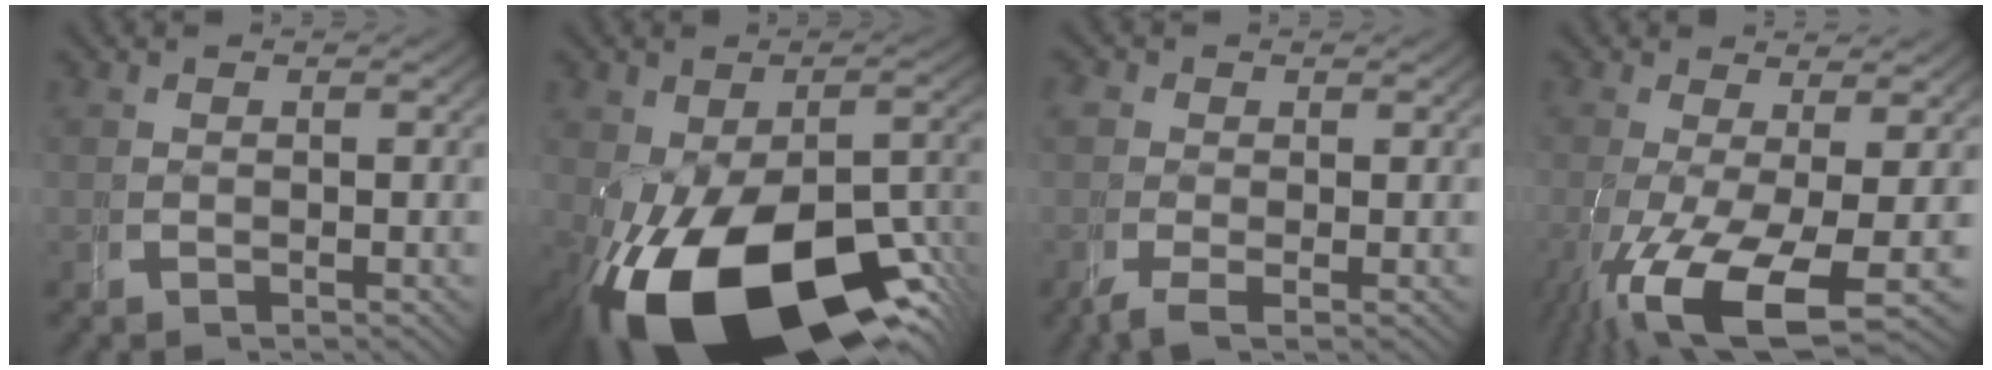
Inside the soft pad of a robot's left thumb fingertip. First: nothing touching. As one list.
[{"total": 18.5, "force": [-6.9, 9.2, 14.5], "torque": [-0.260, -0.058, -0.069]}, {"total": 2.7, "force": [-0.6, 2.1, 1.6], "torque": [-0.042, -0.021, -0.007]}, {"total": 9.4, "force": [-3.1, 4.2, 7.8], "torque": [-0.160, -0.040, -0.023]}]